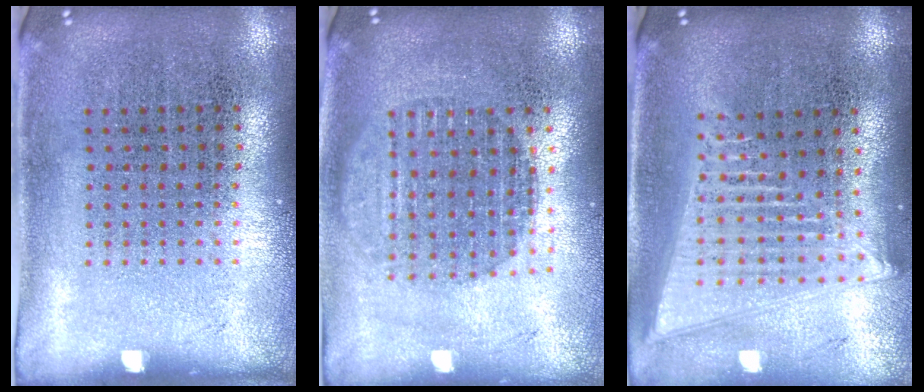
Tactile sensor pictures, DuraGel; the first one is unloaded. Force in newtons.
{"total": 1.7, "press": 1.4, "slide": 0.9}
{"total": 2.1, "press": 1.8, "slide": 1.1}